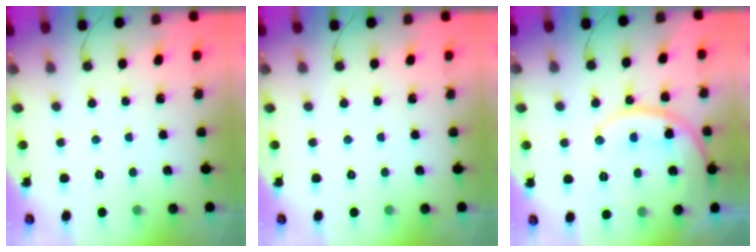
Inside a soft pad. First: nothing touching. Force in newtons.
{"total": 0.0}
{"total": 16.8, "press": 16.7, "slide": 2.1}